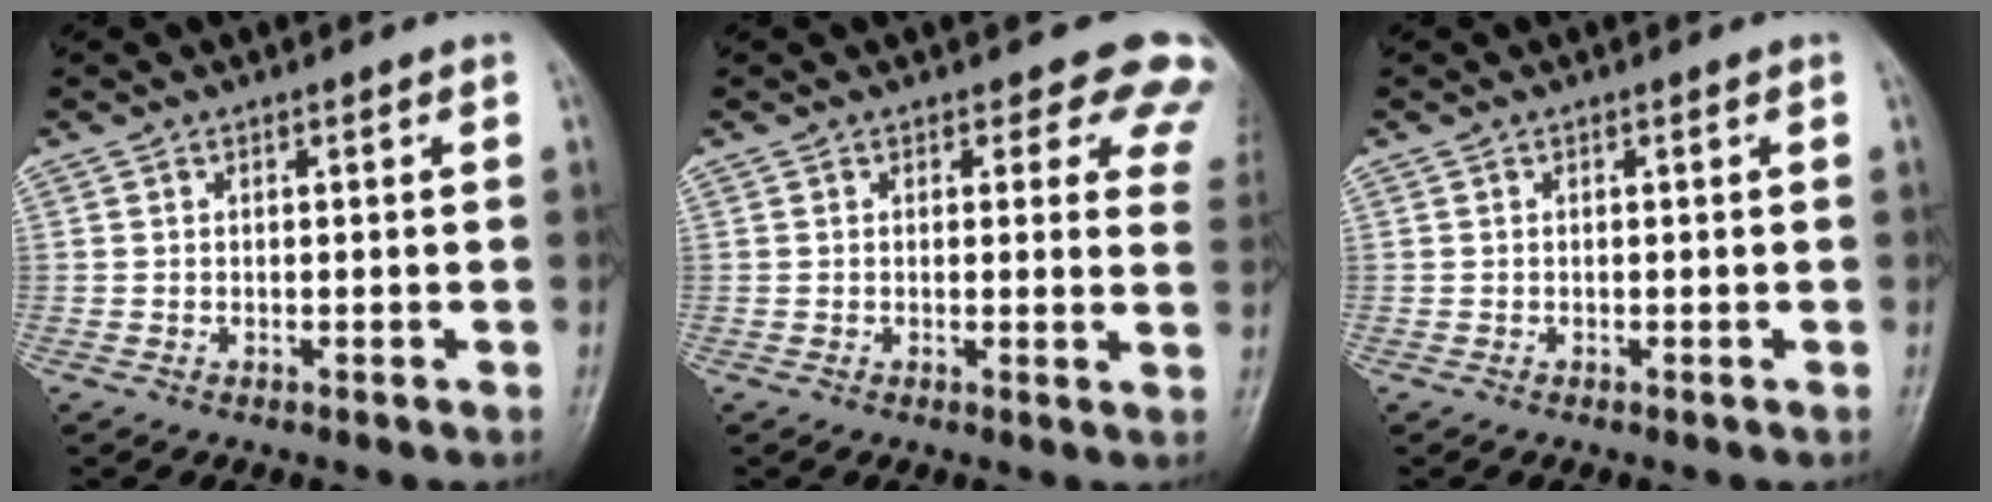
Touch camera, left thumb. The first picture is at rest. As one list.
[{"total": 8.5, "force": [7.2, 3.8, 2.5], "torque": [0.028, -0.033, 0.049]}, {"total": 0.0}]